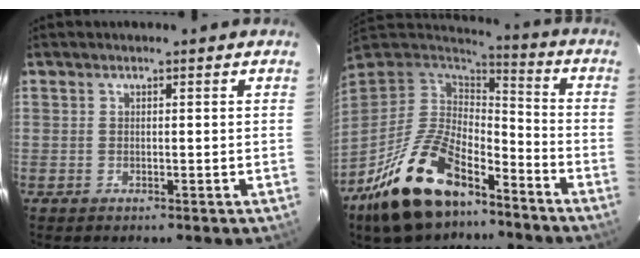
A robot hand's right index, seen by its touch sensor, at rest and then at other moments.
{"total": 21.6, "force": [-14.0, 9.9, 13.2], "torque": [-0.275, -0.016, -0.242]}